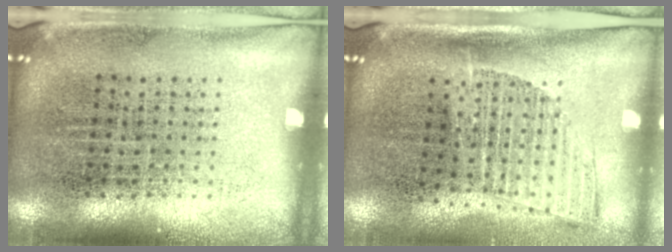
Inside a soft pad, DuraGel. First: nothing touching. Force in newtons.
{"total": 1.3, "press": 1.1, "slide": 0.8}